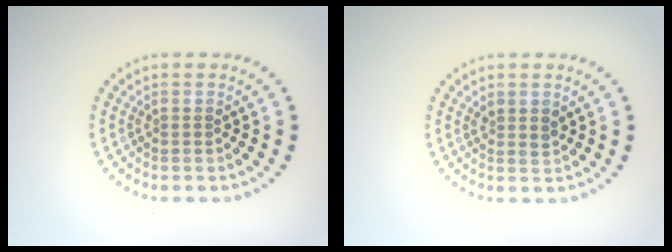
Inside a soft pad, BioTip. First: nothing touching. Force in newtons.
{"total": 1.1, "press": 0.9, "slide": 0.5}